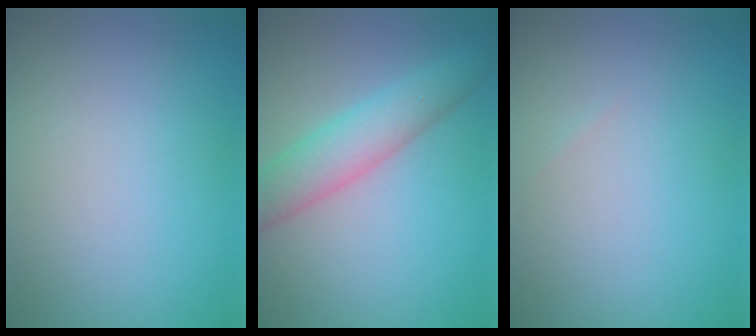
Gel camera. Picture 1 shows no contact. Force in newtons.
{"total": 4.4, "press": 4.4, "slide": 0.1}
{"total": 0.0}